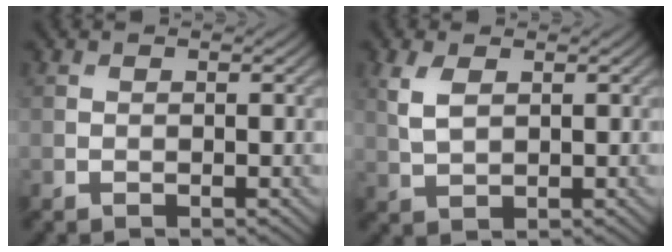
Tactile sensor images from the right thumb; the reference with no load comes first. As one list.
[{"total": 3.5, "force": [1.4, 1.8, 2.7], "torque": [-0.072, 0.001, 0.031]}]